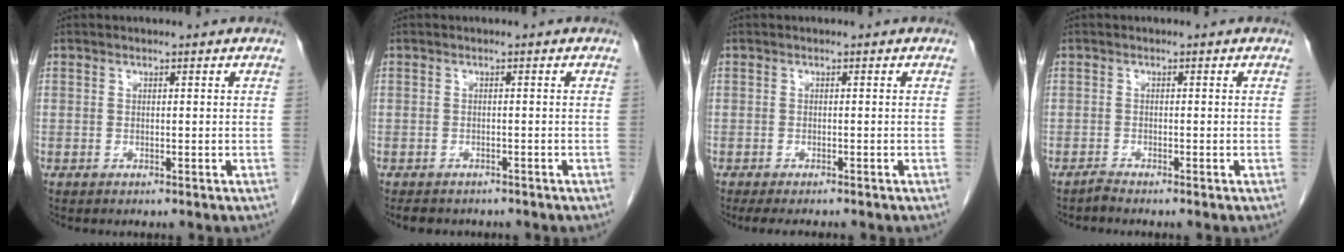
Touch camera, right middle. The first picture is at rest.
{"total": 4.3, "force": [-3.7, 1.8, 1.3], "torque": [-0.020, -0.004, -0.045]}
{"total": 4.9, "force": [-4.2, 0.9, 2.3], "torque": [-0.025, -0.010, -0.061]}
{"total": 0.9, "force": [-0.8, -0.2, 0.0], "torque": [-0.002, -0.003, -0.017]}